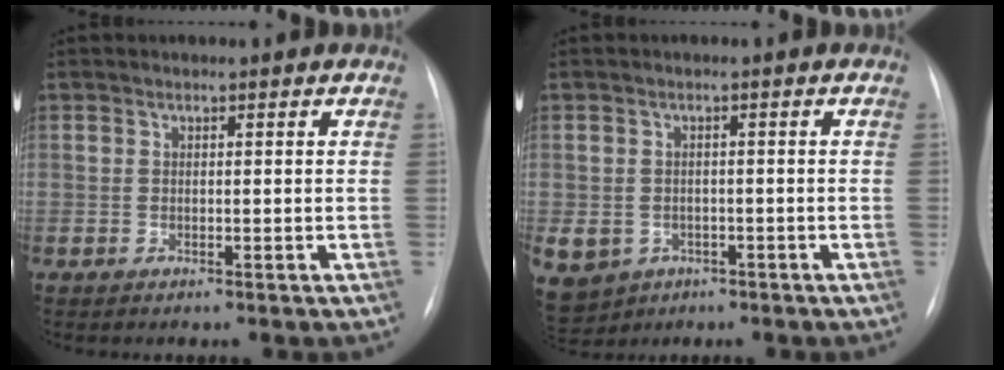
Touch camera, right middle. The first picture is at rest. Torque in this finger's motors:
{"motor_torque": [1.10, -0.75, 0.59, 0.16]}